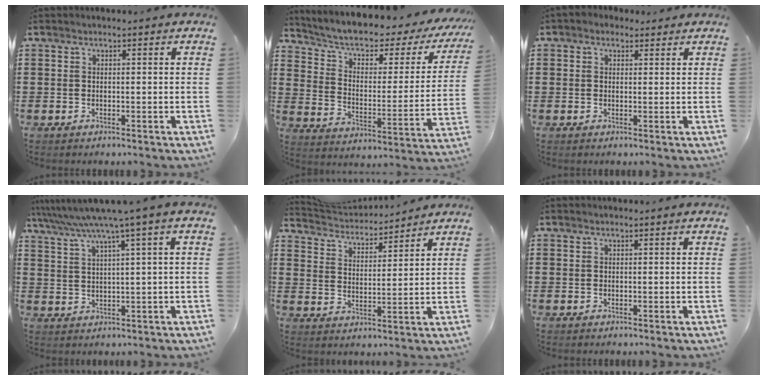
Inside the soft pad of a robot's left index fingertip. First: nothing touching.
{"total": 4.6, "force": [2.5, 2.3, 3.1], "torque": [-0.075, -0.019, 0.034]}
{"total": 1.4, "force": [0.9, 1.1, 0.3], "torque": [-0.011, 0.008, 0.016]}
{"total": 4.7, "force": [2.8, -0.5, 3.7], "torque": [-0.083, -0.019, 0.042]}
{"total": 3.7, "force": [3.7, 0.8, 0.2], "torque": [-0.027, -0.022, 0.060]}
{"total": 0.0}